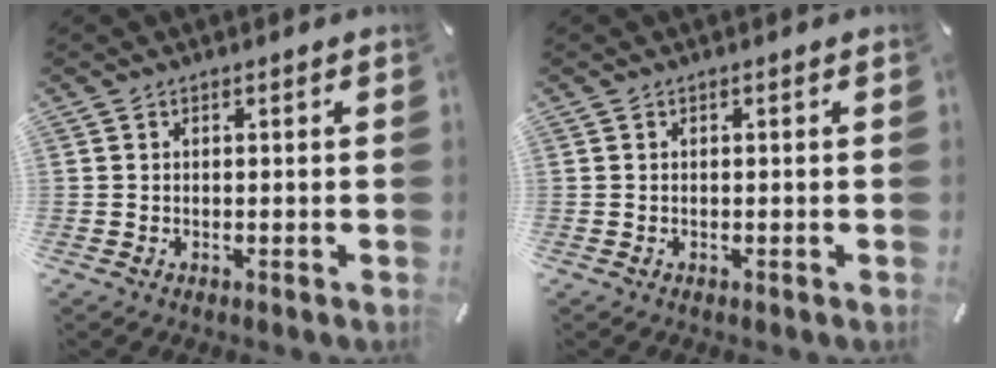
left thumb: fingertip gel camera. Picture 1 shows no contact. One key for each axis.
{"total": 0.0}